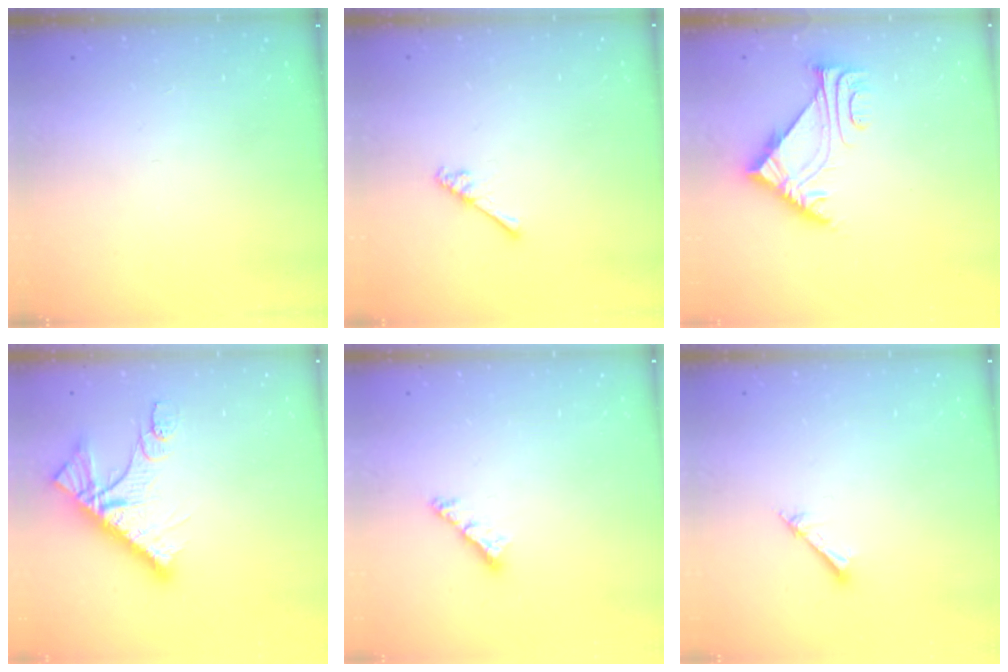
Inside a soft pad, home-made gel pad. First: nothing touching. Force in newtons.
{"total": 3.2, "press": 3.1, "slide": 0.5}
{"total": 6.3, "press": 6.3, "slide": 0.3}
{"total": 13.5, "press": 13.5, "slide": 1.1}
{"total": 4.2, "press": 4.2, "slide": 0.2}
{"total": 1.5, "press": 1.5, "slide": 0.2}